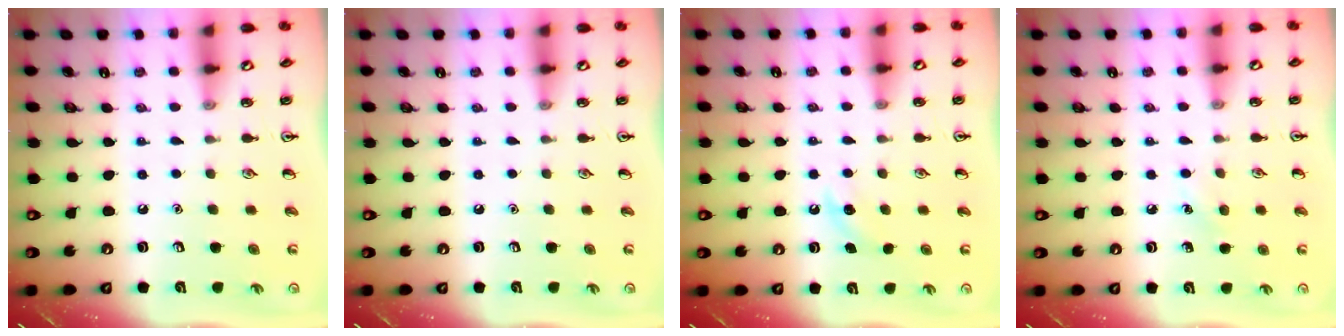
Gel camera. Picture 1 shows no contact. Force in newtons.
{"total": 0.0}
{"total": 5.2, "press": 4.9, "slide": 1.8}
{"total": 5.3, "press": 5.0, "slide": 1.6}